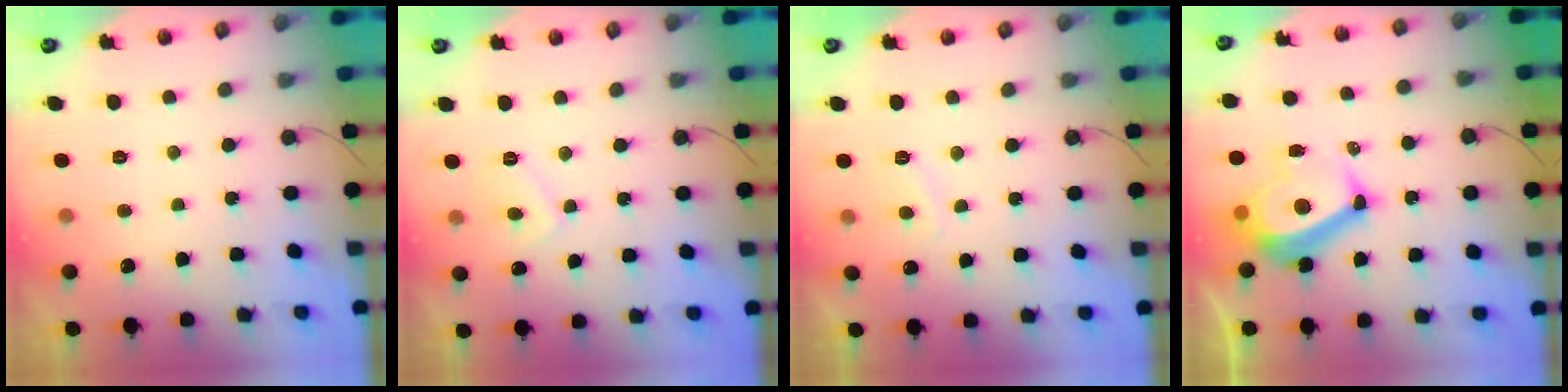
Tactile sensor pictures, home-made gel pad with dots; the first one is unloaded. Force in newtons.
{"total": 4.9, "press": 4.9, "slide": 0.1}
{"total": 2.8, "press": 2.7, "slide": 0.6}
{"total": 10.4, "press": 9.9, "slide": 3.1}